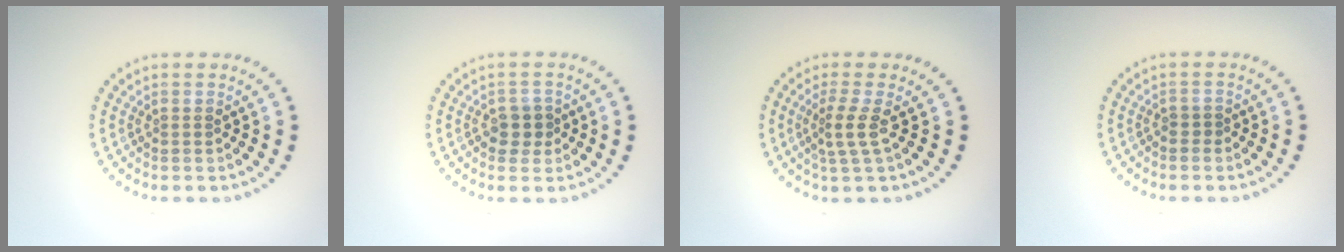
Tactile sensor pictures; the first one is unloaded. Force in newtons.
{"total": 1.7, "press": 1.6, "slide": 0.6}
{"total": 2.2, "press": 1.5, "slide": 1.6}
{"total": 0.6, "press": 0.4, "slide": 0.5}